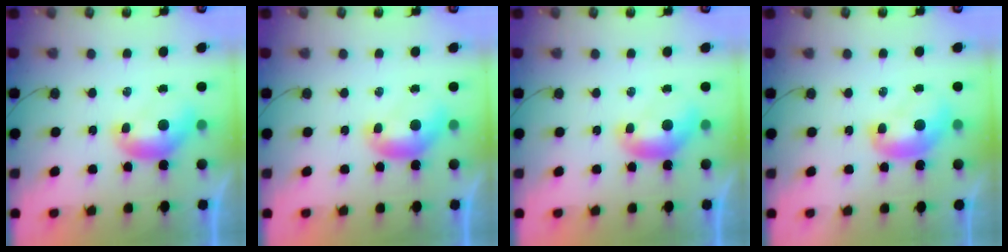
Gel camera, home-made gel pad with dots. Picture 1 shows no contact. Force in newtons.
{"total": 0.0}
{"total": 0.0}
{"total": 1.8, "press": 1.8, "slide": 0.2}